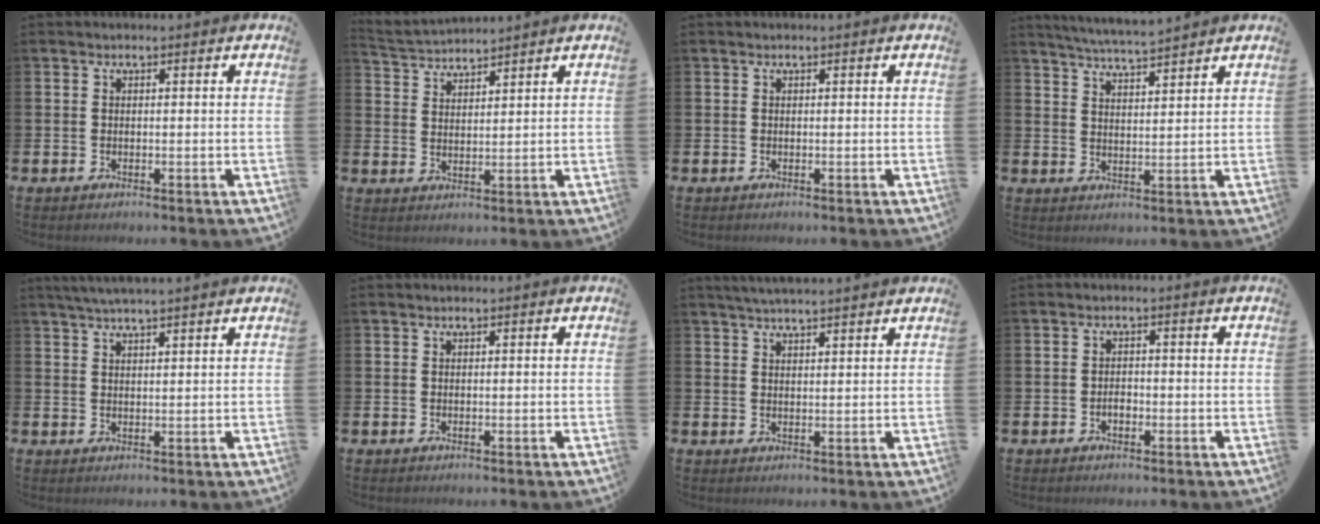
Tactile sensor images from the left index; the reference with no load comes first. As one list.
[{"total": 3.4, "force": [3.4, 0.2, -0.2], "torque": [-0.010, -0.019, 0.060]}, {"total": 0.0}, {"total": 5.0, "force": [5.0, -0.3, 0.7], "torque": [-0.022, -0.029, 0.087]}, {"total": 3.3, "force": [3.1, -0.3, 1.1], "torque": [-0.036, 0.000, 0.059]}, {"total": 0.0}, {"total": 3.3, "force": [3.2, -0.2, 0.6], "torque": [-0.019, -0.007, 0.059]}, {"total": 1.5, "force": [-0.6, 1.0, 0.9], "torque": [-0.010, -0.001, -0.014]}]